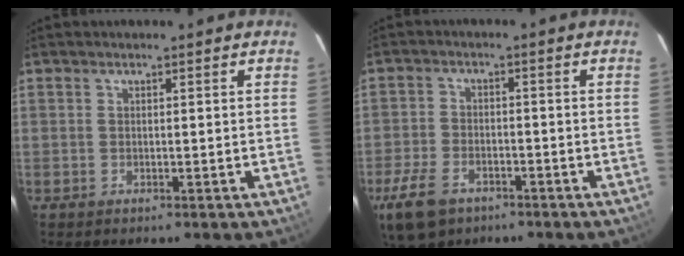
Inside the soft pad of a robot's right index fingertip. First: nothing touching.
{"total": 9.6, "force": [-6.0, 5.6, 5.0], "torque": [-0.133, -0.008, -0.110]}